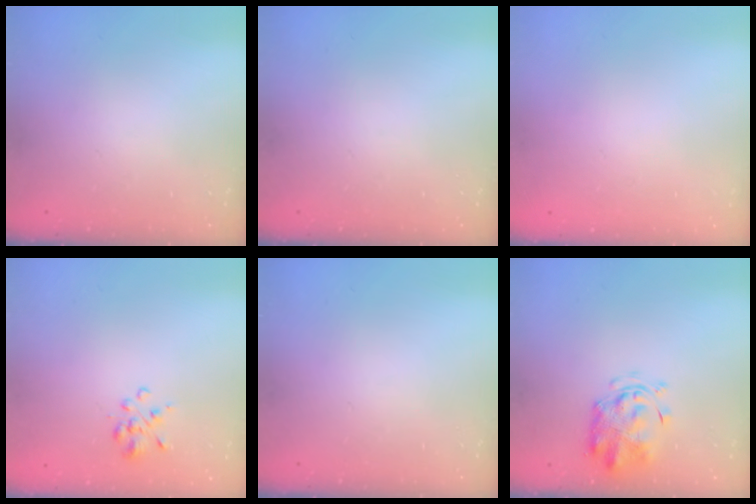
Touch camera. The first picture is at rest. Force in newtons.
{"total": 0.0}
{"total": 1.6, "press": 1.6, "slide": 0.2}
{"total": 2.2, "press": 1.9, "slide": 1.1}
{"total": 0.0}
{"total": 2.9, "press": 2.9, "slide": 0.6}